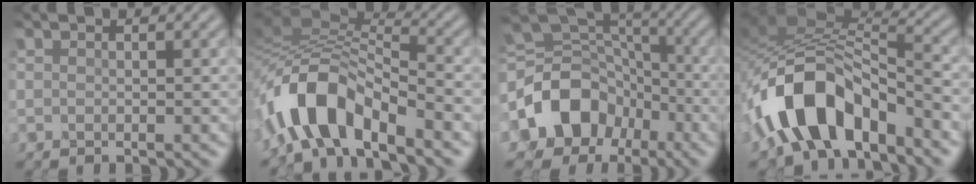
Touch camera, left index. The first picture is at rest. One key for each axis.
{"total": 8.5, "fx": -4.3, "fy": 3.4, "fz": 6.5, "tx": -0.116, "ty": 0.020, "tz": -0.088}
{"total": 9.9, "fx": -3.4, "fy": 7.6, "fz": 5.4, "tx": -0.115, "ty": 0.006, "tz": -0.065}
{"total": 9.7, "fx": -5.5, "fy": 4.7, "fz": 6.5, "tx": -0.110, "ty": 0.014, "tz": -0.099}